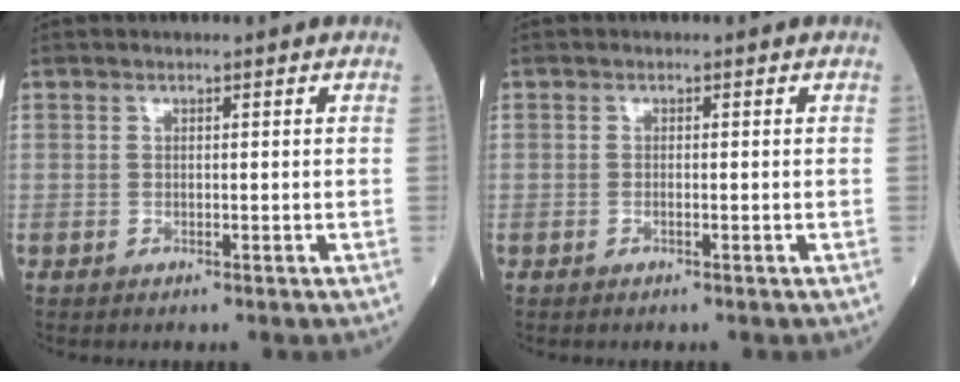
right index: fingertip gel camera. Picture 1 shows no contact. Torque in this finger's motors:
{"motor_torque": [-0.28, -0.08, -0.06, -0.01]}